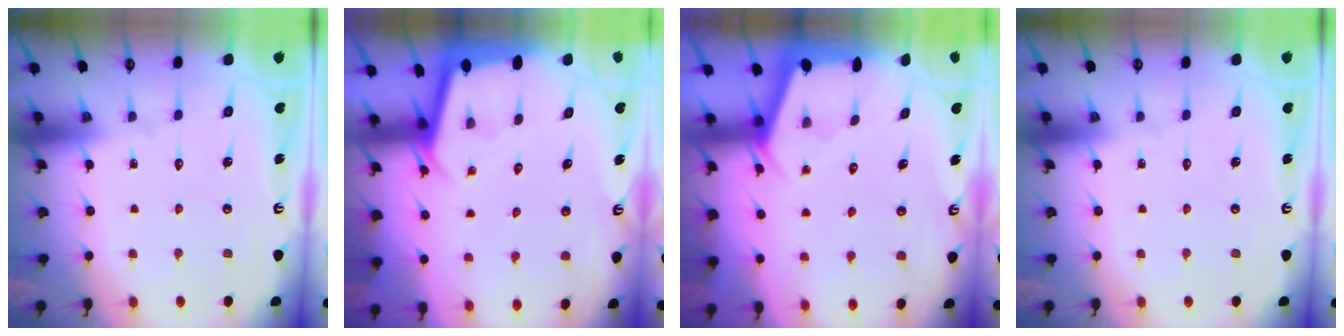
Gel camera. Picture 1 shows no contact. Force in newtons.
{"total": 2.3, "press": 2.3, "slide": 0.1}
{"total": 2.4, "press": 2.4, "slide": 0.3}
{"total": 0.0}